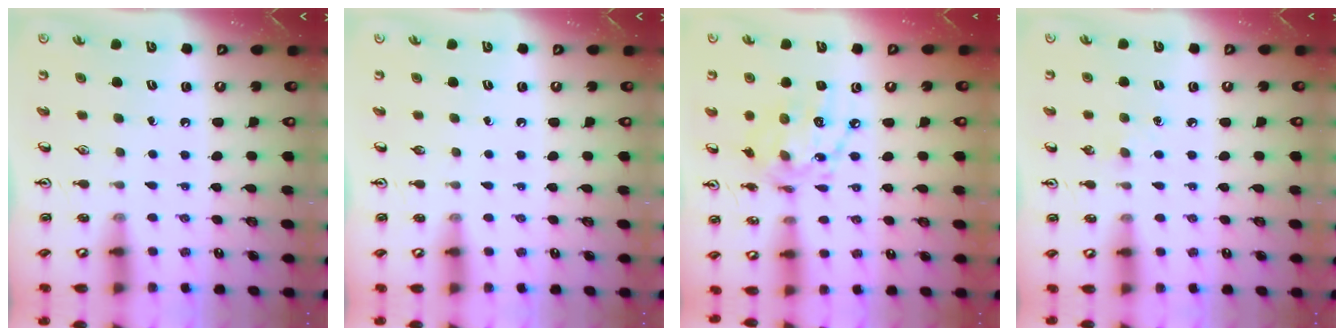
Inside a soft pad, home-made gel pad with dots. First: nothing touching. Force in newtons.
{"total": 0.0}
{"total": 14.0, "press": 13.9, "slide": 0.8}
{"total": 4.5, "press": 4.4, "slide": 0.7}